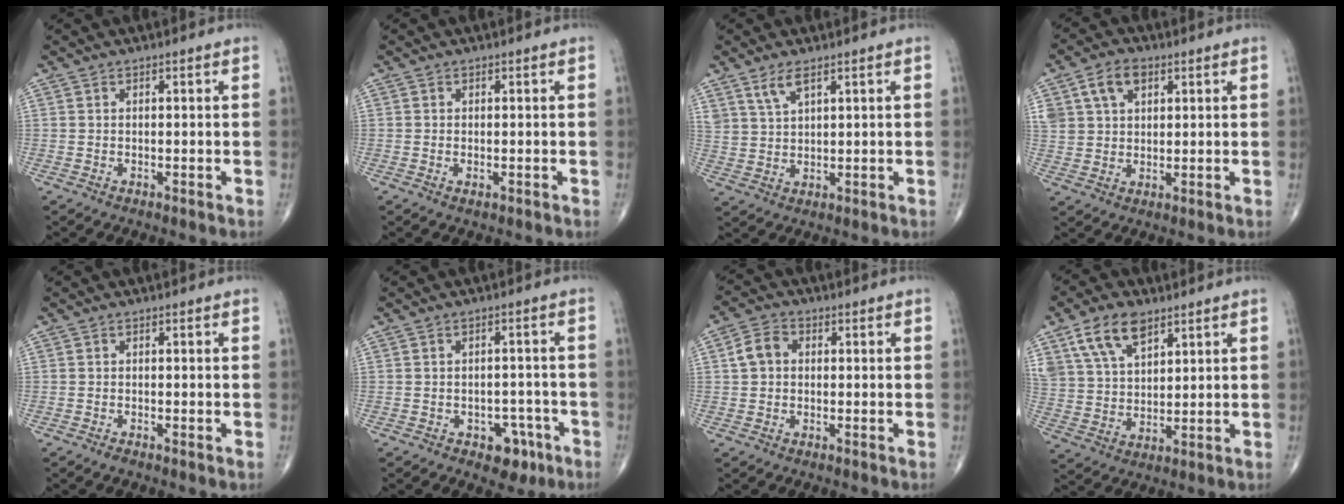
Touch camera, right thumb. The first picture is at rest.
{"total": 0.9, "force": [-0.3, 0.4, 0.7], "torque": [-0.012, -0.002, -0.004]}
{"total": 4.3, "force": [2.9, 1.6, 2.7], "torque": [-0.053, -0.012, 0.064]}
{"total": 8.1, "force": [3.6, 5.5, 4.8], "torque": [-0.073, -0.002, 0.069]}
{"total": 0.9, "force": [-0.4, 0.2, 0.7], "torque": [-0.018, -0.004, -0.012]}
{"total": 5.7, "force": [-3.0, 3.7, 3.1], "torque": [-0.012, 0.023, -0.035]}
{"total": 4.6, "force": [0.5, 3.7, 2.8], "torque": [-0.048, 0.016, 0.002]}
{"total": 10.9, "force": [6.4, 5.9, 6.5], "torque": [-0.111, -0.018, 0.130]}